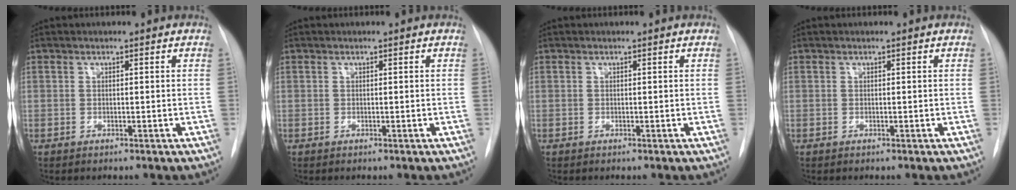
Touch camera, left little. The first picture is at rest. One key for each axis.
{"total": 0.0}
{"total": 0.0}
{"total": 0.0}